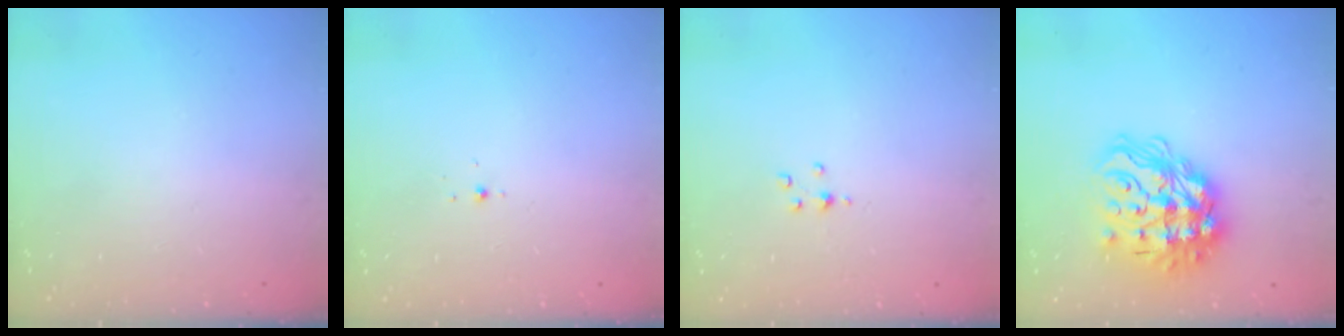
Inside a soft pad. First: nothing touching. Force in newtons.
{"total": 3.0, "press": 2.9, "slide": 0.8}
{"total": 2.9, "press": 2.8, "slide": 0.4}
{"total": 21.1, "press": 21.0, "slide": 2.0}